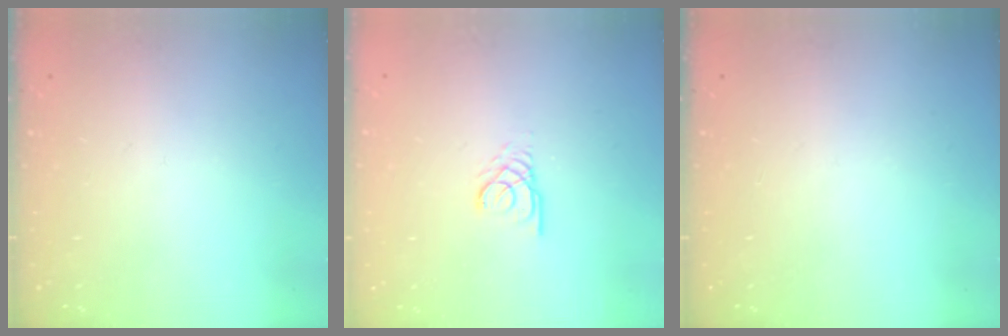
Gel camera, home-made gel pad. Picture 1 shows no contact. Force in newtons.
{"total": 2.7, "press": 2.7, "slide": 0.1}
{"total": 0.0}